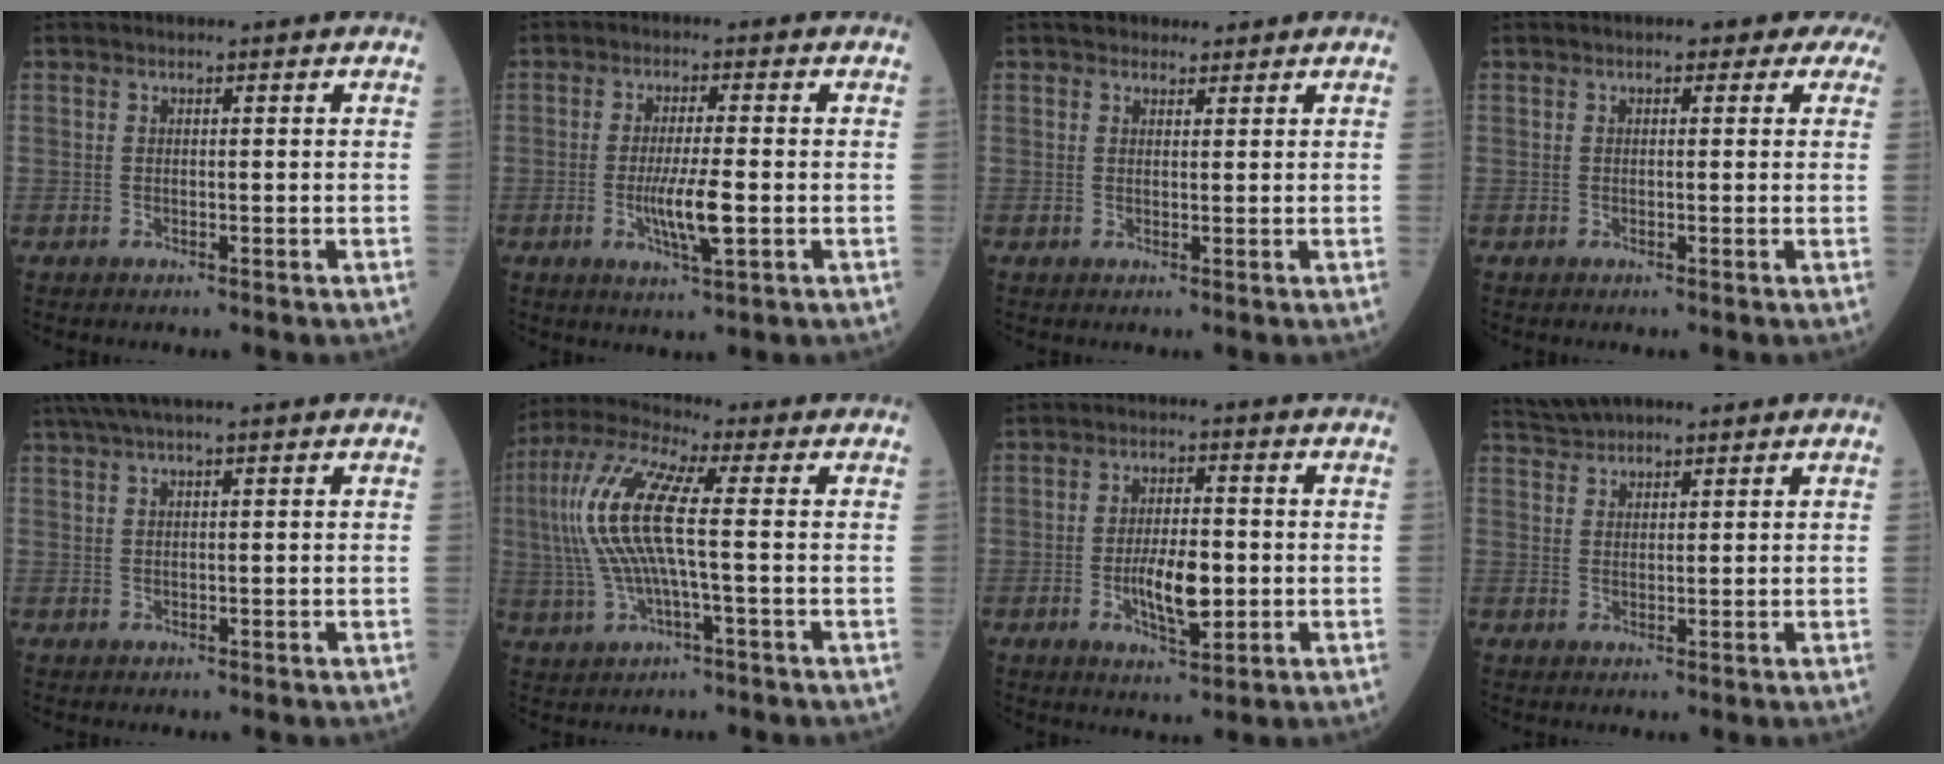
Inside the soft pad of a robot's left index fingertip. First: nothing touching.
{"total": 6.2, "force": [-1.4, 0.4, 6.0], "torque": [-0.119, -0.013, -0.023]}
{"total": 2.6, "force": [2.1, 1.4, 0.6], "torque": [-0.006, 0.011, 0.030]}
{"total": 3.1, "force": [2.0, 1.8, 1.6], "torque": [-0.008, 0.016, 0.010]}
{"total": 5.1, "force": [4.0, -0.3, 3.3], "torque": [-0.061, 0.039, 0.072]}
{"total": 11.7, "force": [0.5, 1.8, 11.5], "torque": [-0.265, 0.024, 0.004]}
{"total": 7.2, "force": [-1.4, 2.3, 6.7], "torque": [-0.128, -0.005, -0.022]}
{"total": 4.1, "force": [3.7, 1.2, 1.4], "torque": [-0.037, 0.034, 0.072]}